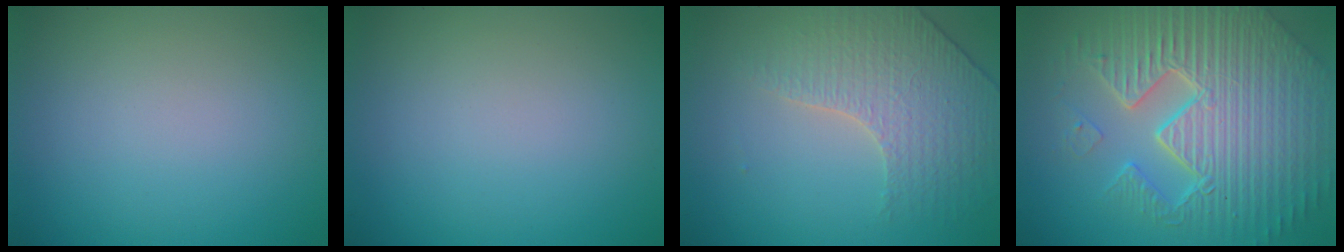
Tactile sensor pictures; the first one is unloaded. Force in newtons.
{"total": 0.0}
{"total": 3.9, "press": 3.5, "slide": 1.7}
{"total": 11.2, "press": 7.1, "slide": 8.7}